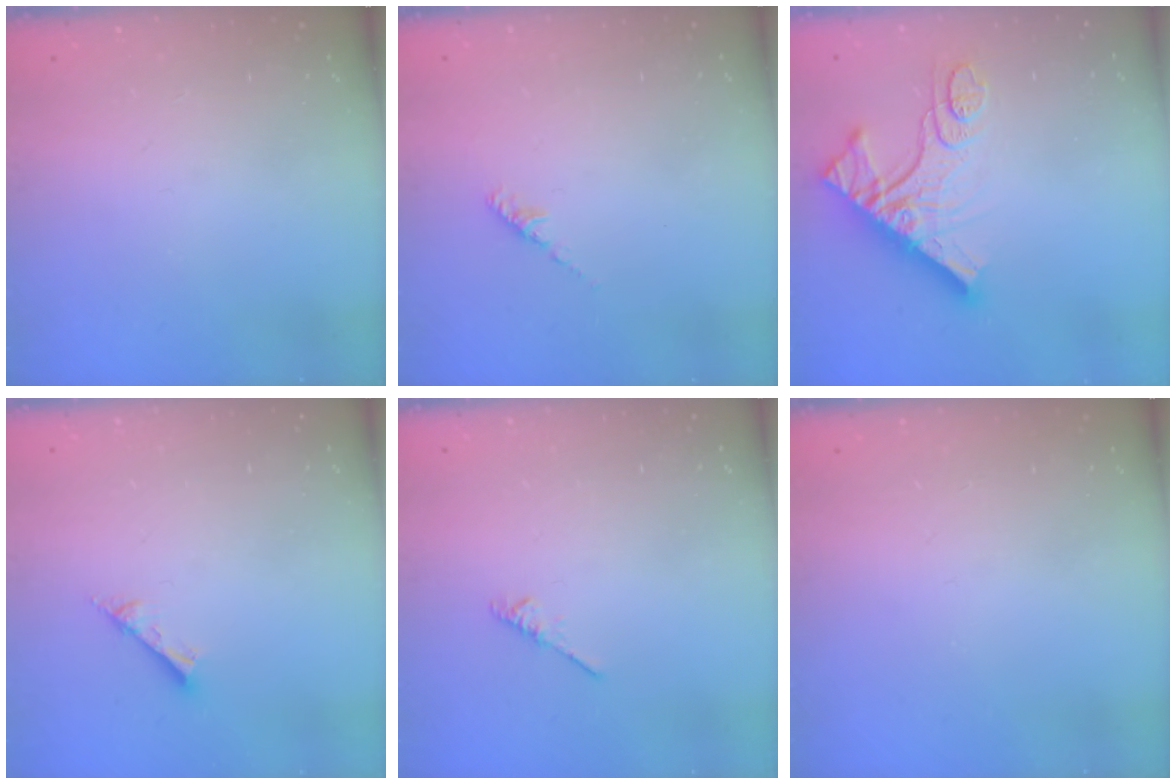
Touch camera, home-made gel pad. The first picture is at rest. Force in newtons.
{"total": 2.2, "press": 2.1, "slide": 0.6}
{"total": 14.8, "press": 14.7, "slide": 1.5}
{"total": 3.7, "press": 3.7, "slide": 0.3}
{"total": 1.9, "press": 1.8, "slide": 0.5}
{"total": 0.0}